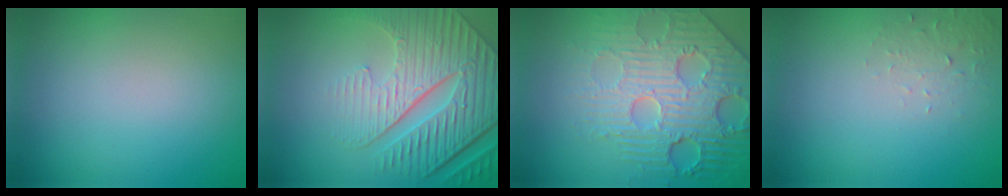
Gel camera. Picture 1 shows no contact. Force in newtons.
{"total": 8.5, "press": 6.3, "slide": 5.8}
{"total": 7.0, "press": 5.7, "slide": 4.0}
{"total": 1.6, "press": 1.6, "slide": 0.4}